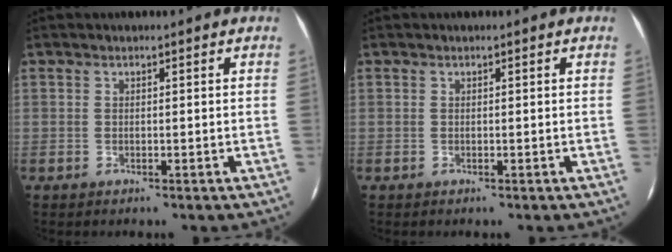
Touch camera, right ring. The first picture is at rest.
{"total": 0.0}